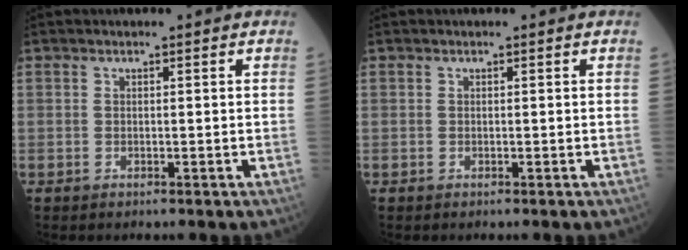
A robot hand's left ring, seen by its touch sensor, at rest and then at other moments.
{"total": 0.0}